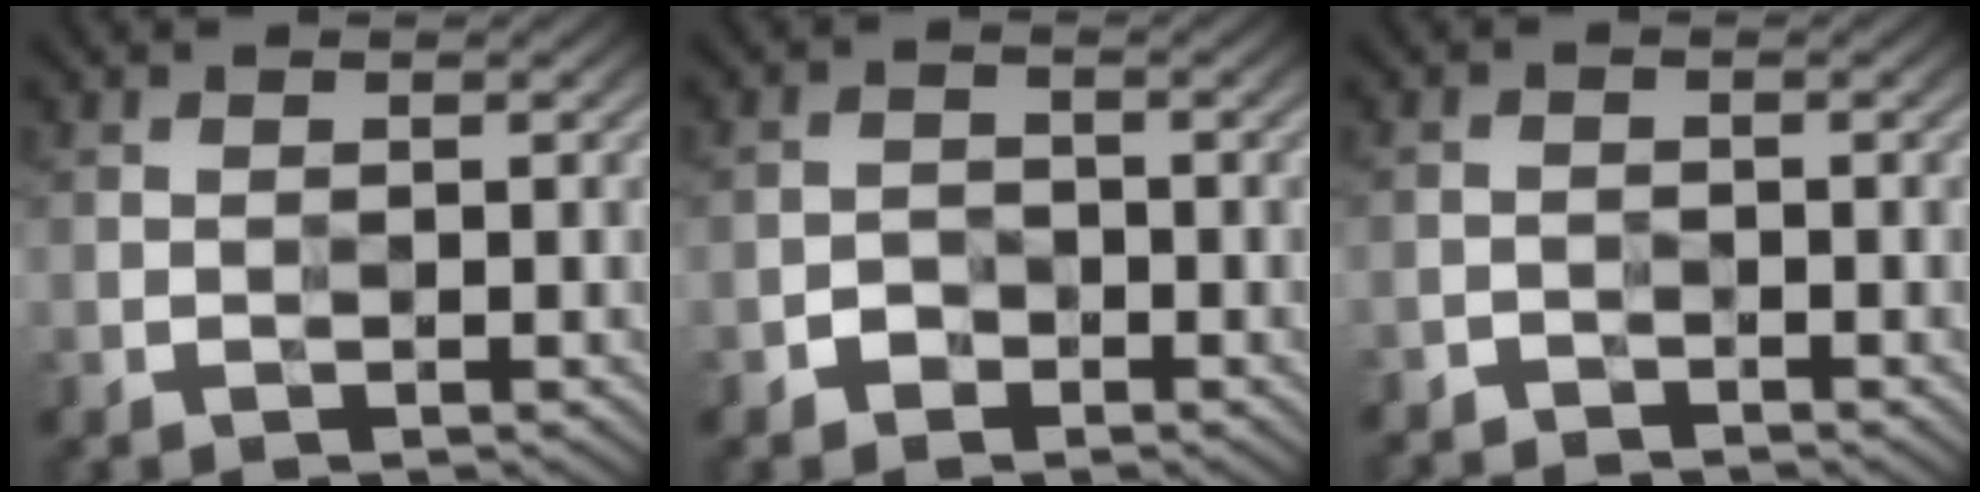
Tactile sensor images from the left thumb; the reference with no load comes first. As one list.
[{"total": 1.9, "force": [-1.3, 1.3, 0.5], "torque": [-0.005, 0.004, -0.030]}, {"total": 2.1, "force": [-2.1, 0.3, 0.1], "torque": [-0.001, -0.006, -0.044]}]